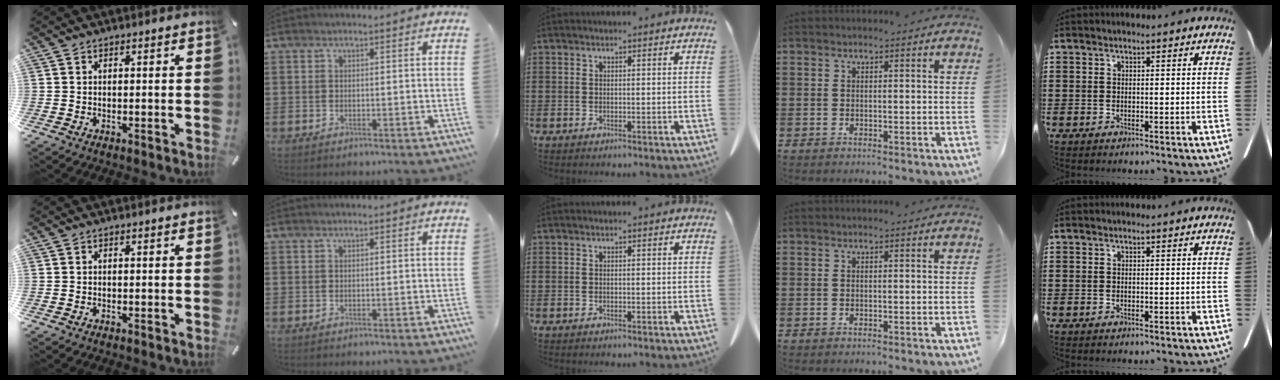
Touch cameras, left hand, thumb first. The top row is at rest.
{}